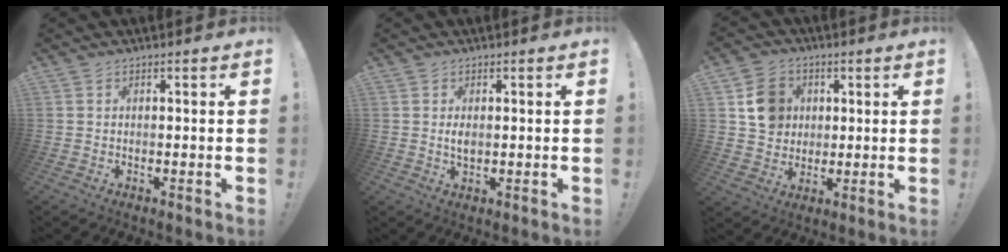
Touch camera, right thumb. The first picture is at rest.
{"total": 2.2, "force": [0.4, 1.2, 1.8], "torque": [-0.024, -0.002, 0.003]}
{"total": 10.0, "force": [2.7, 9.0, 3.4], "torque": [-0.038, -0.006, 0.059]}